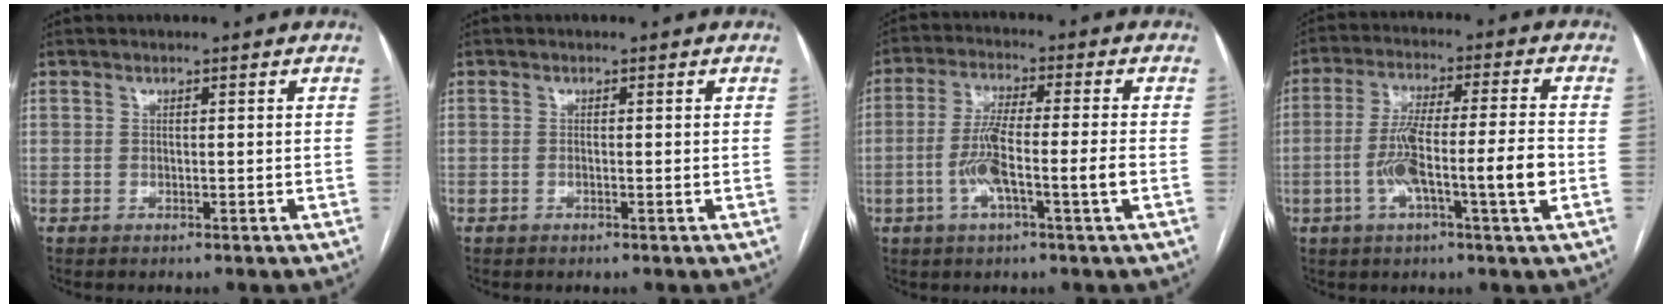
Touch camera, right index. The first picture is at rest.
{"total": 0.0}
{"total": 8.2, "force": [-2.3, 0.3, 7.9], "torque": [-0.157, 0.006, -0.045]}
{"total": 11.1, "force": [-2.9, 0.5, 10.7], "torque": [-0.198, 0.010, -0.053]}